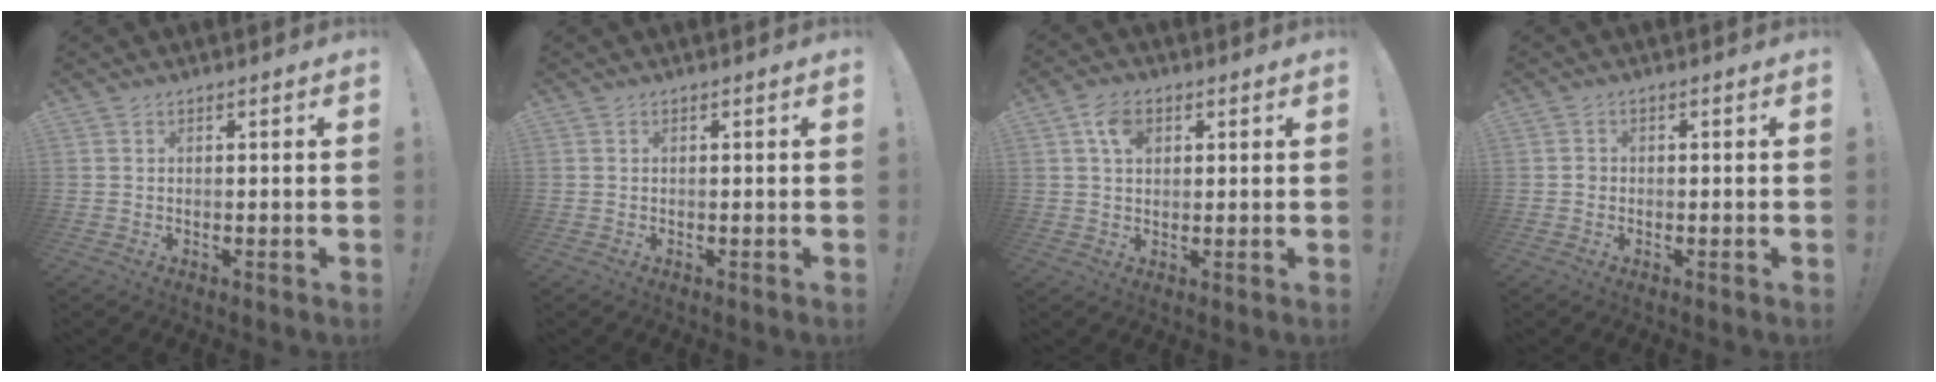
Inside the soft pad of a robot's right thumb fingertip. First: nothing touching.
{"total": 0.0}
{"total": 6.2, "force": [2.2, 4.2, 4.0], "torque": [-0.060, 0.001, 0.040]}
{"total": 1.1, "force": [-0.4, 0.9, 0.3], "torque": [-0.007, 0.005, -0.007]}